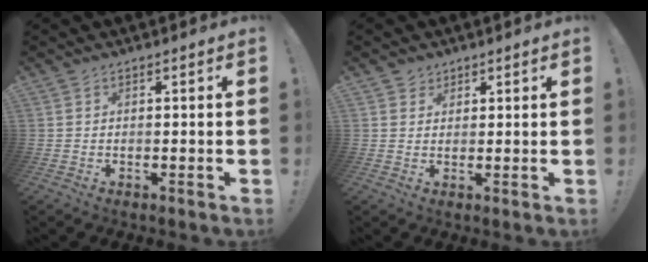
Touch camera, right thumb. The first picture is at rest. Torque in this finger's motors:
{"motor_torque": [0.17, -0.32, -0.05, 0.07, 0.00]}